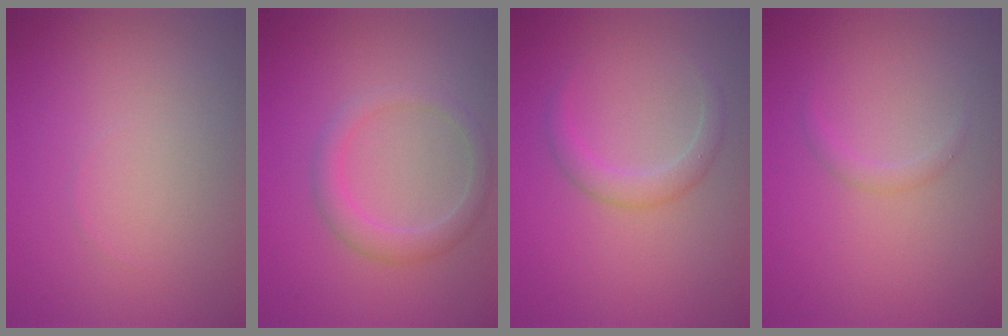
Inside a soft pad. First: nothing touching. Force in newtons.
{"total": 2.4, "press": 2.4, "slide": 0.0}
{"total": 2.0, "press": 2.0, "slide": 0.1}
{"total": 0.9, "press": 0.9, "slide": 0.0}